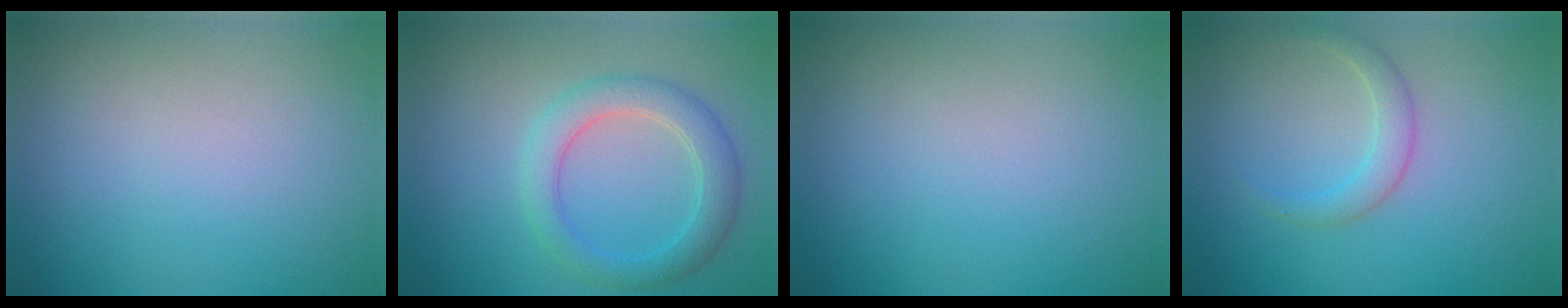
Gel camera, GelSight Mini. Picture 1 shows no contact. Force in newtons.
{"total": 3.6, "press": 3.6, "slide": 0.1}
{"total": 0.0}
{"total": 1.9, "press": 1.9, "slide": 0.1}